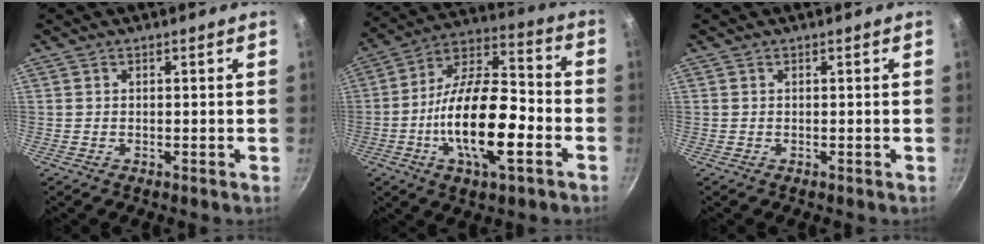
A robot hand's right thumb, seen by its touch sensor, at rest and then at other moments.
{"total": 19.8, "force": [-5.7, 8.3, 17.1], "torque": [-0.290, 0.039, -0.110]}
{"total": 0.0}